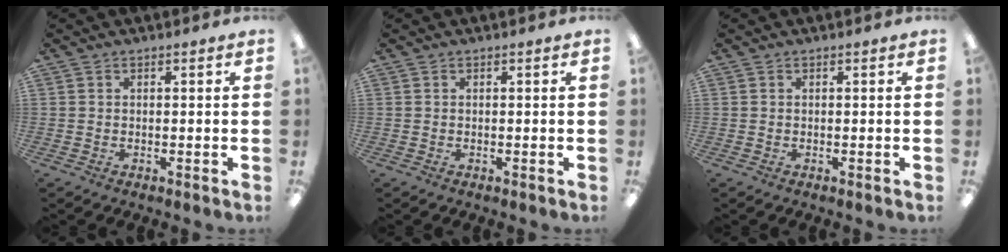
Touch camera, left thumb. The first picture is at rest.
{"total": 0.0}
{"total": 0.0}